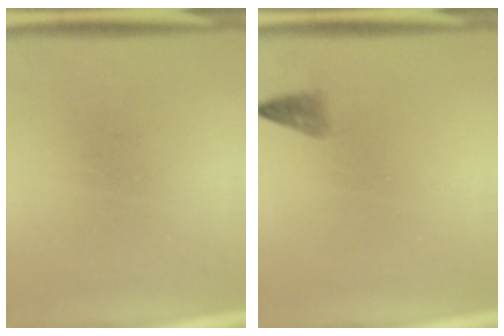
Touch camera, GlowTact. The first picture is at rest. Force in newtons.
{"total": 1.2}